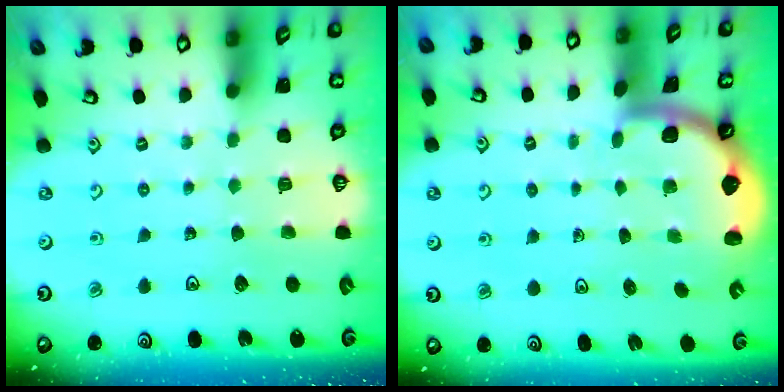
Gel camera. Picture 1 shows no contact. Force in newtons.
{"total": 1.6, "press": 1.6, "slide": 0.1}